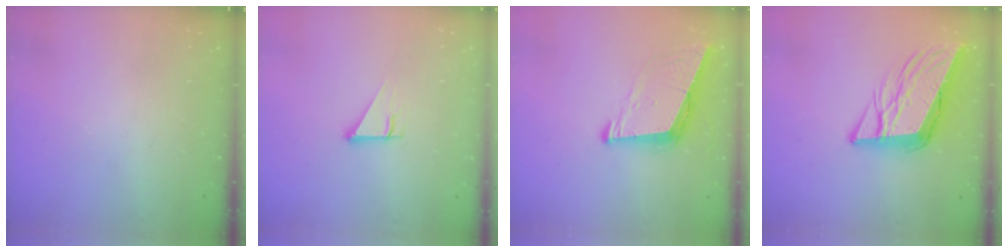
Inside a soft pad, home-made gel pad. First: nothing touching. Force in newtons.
{"total": 2.5, "press": 2.5, "slide": 0.2}
{"total": 8.8, "press": 7.9, "slide": 3.8}
{"total": 12.3, "press": 11.7, "slide": 3.6}